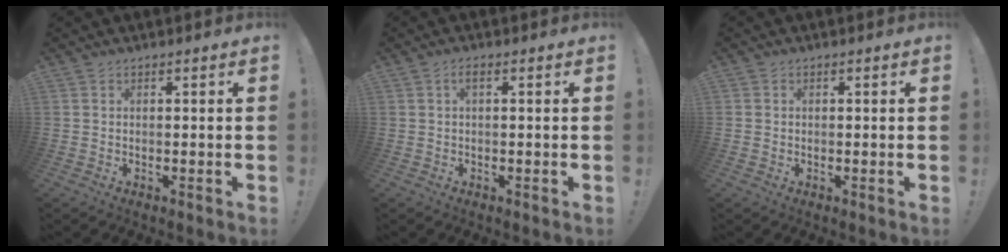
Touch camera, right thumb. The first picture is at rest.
{"total": 1.7, "force": [0.1, 0.5, 1.6], "torque": [-0.035, 0.007, 0.000]}
{"total": 0.9, "force": [-0.2, 0.8, 0.1], "torque": [-0.002, 0.002, -0.003]}